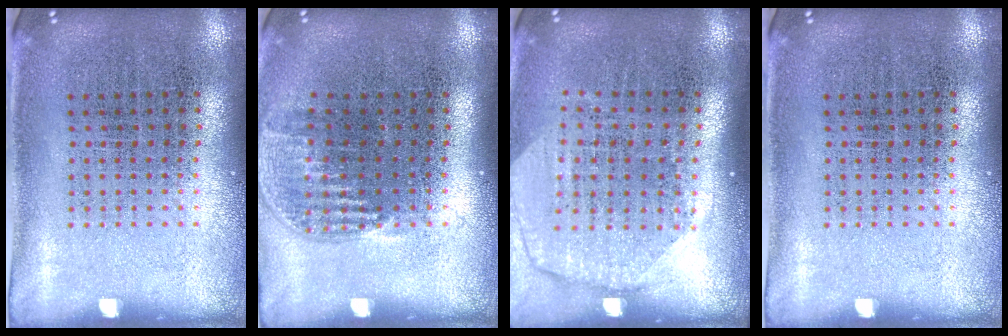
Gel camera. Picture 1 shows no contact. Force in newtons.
{"total": 1.1, "press": 0.9, "slide": 0.6}
{"total": 1.9, "press": 1.6, "slide": 1.0}
{"total": 0.0}